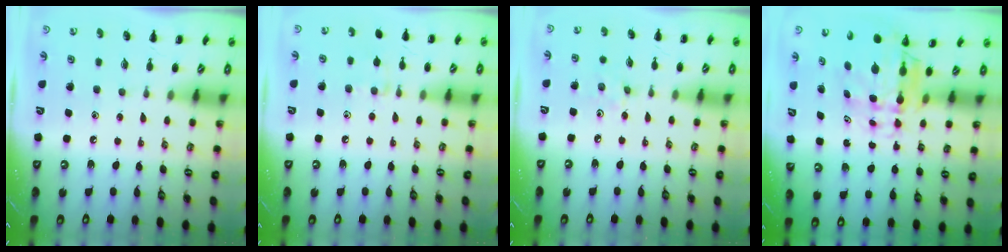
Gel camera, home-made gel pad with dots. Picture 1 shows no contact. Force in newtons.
{"total": 6.5, "press": 6.2, "slide": 2.2}
{"total": 2.5, "press": 2.4, "slide": 0.9}
{"total": 7.0, "press": 6.6, "slide": 2.3}